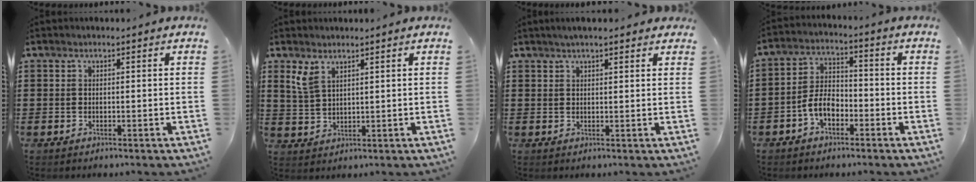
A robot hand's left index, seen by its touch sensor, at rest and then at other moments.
{"total": 3.6, "force": [2.4, 1.5, 2.3], "torque": [-0.052, 0.003, 0.045]}
{"total": 2.4, "force": [1.9, 0.4, 1.4], "torque": [-0.028, 0.006, 0.034]}
{"total": 5.3, "force": [-2.7, 3.0, 3.4], "torque": [-0.078, 0.009, -0.058]}